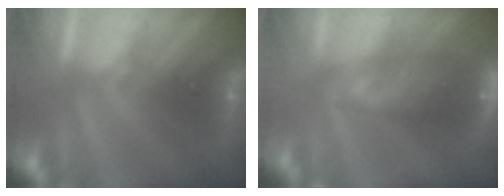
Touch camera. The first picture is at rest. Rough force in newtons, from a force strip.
{"total": 10.4}